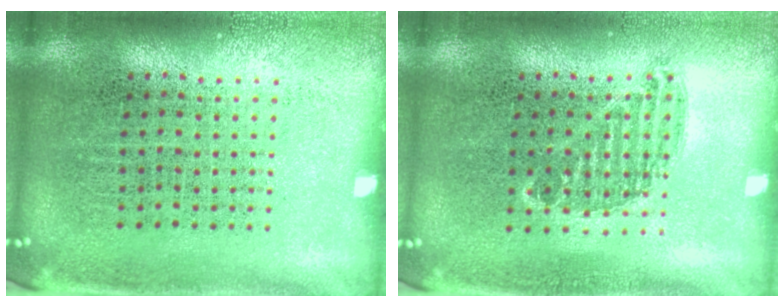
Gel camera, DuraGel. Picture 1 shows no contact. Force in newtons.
{"total": 0.8, "press": 0.7, "slide": 0.4}